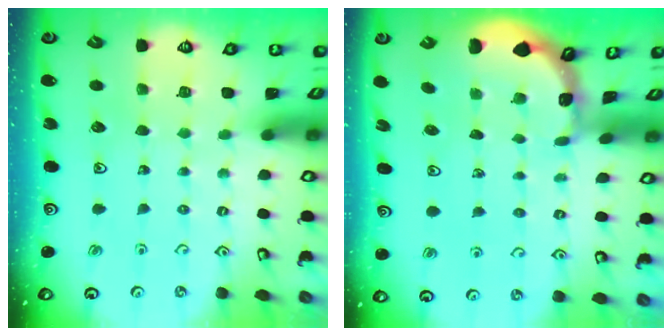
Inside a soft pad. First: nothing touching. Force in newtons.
{"total": 1.0, "press": 1.0, "slide": 0.2}